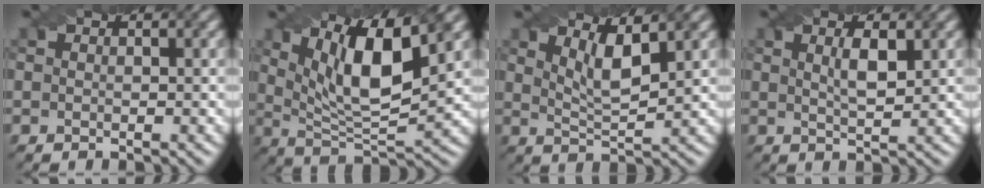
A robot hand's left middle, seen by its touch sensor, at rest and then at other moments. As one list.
[{"total": 9.4, "force": [4.1, 3.0, 7.9], "torque": [-0.131, 0.000, 0.068]}, {"total": 3.6, "force": [2.2, 0.8, 2.7], "torque": [-0.048, -0.001, 0.037]}, {"total": 2.4, "force": [1.0, 0.6, 2.1], "torque": [-0.037, 0.002, 0.019]}]